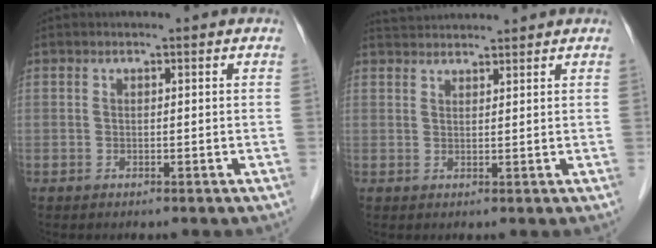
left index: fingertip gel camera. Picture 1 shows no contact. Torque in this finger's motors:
{"motor_torque": [-0.13, -0.62, 0.03, 0.02]}